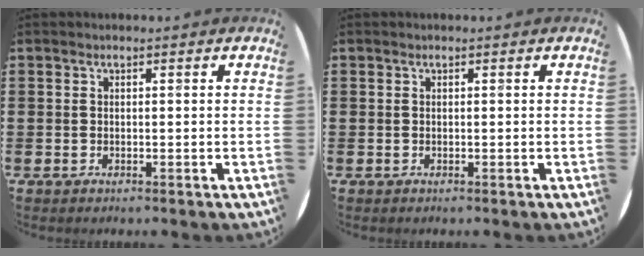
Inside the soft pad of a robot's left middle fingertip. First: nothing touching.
{"total": 0.0}